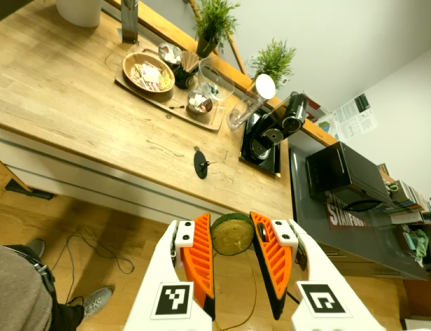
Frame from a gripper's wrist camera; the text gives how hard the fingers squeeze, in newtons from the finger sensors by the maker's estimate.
{"total": 9.8, "left": 10.1, "right": 9.5}